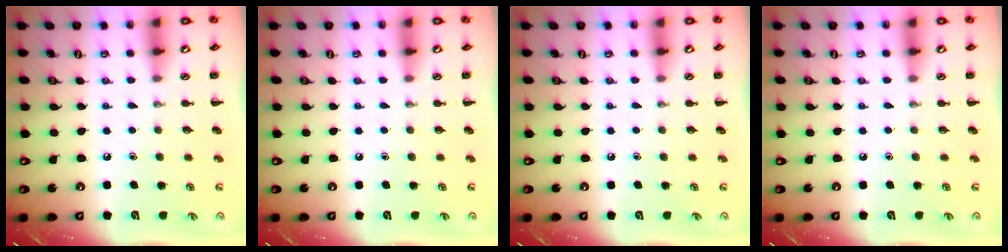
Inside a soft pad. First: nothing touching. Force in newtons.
{"total": 0.0}
{"total": 0.0}
{"total": 0.0}